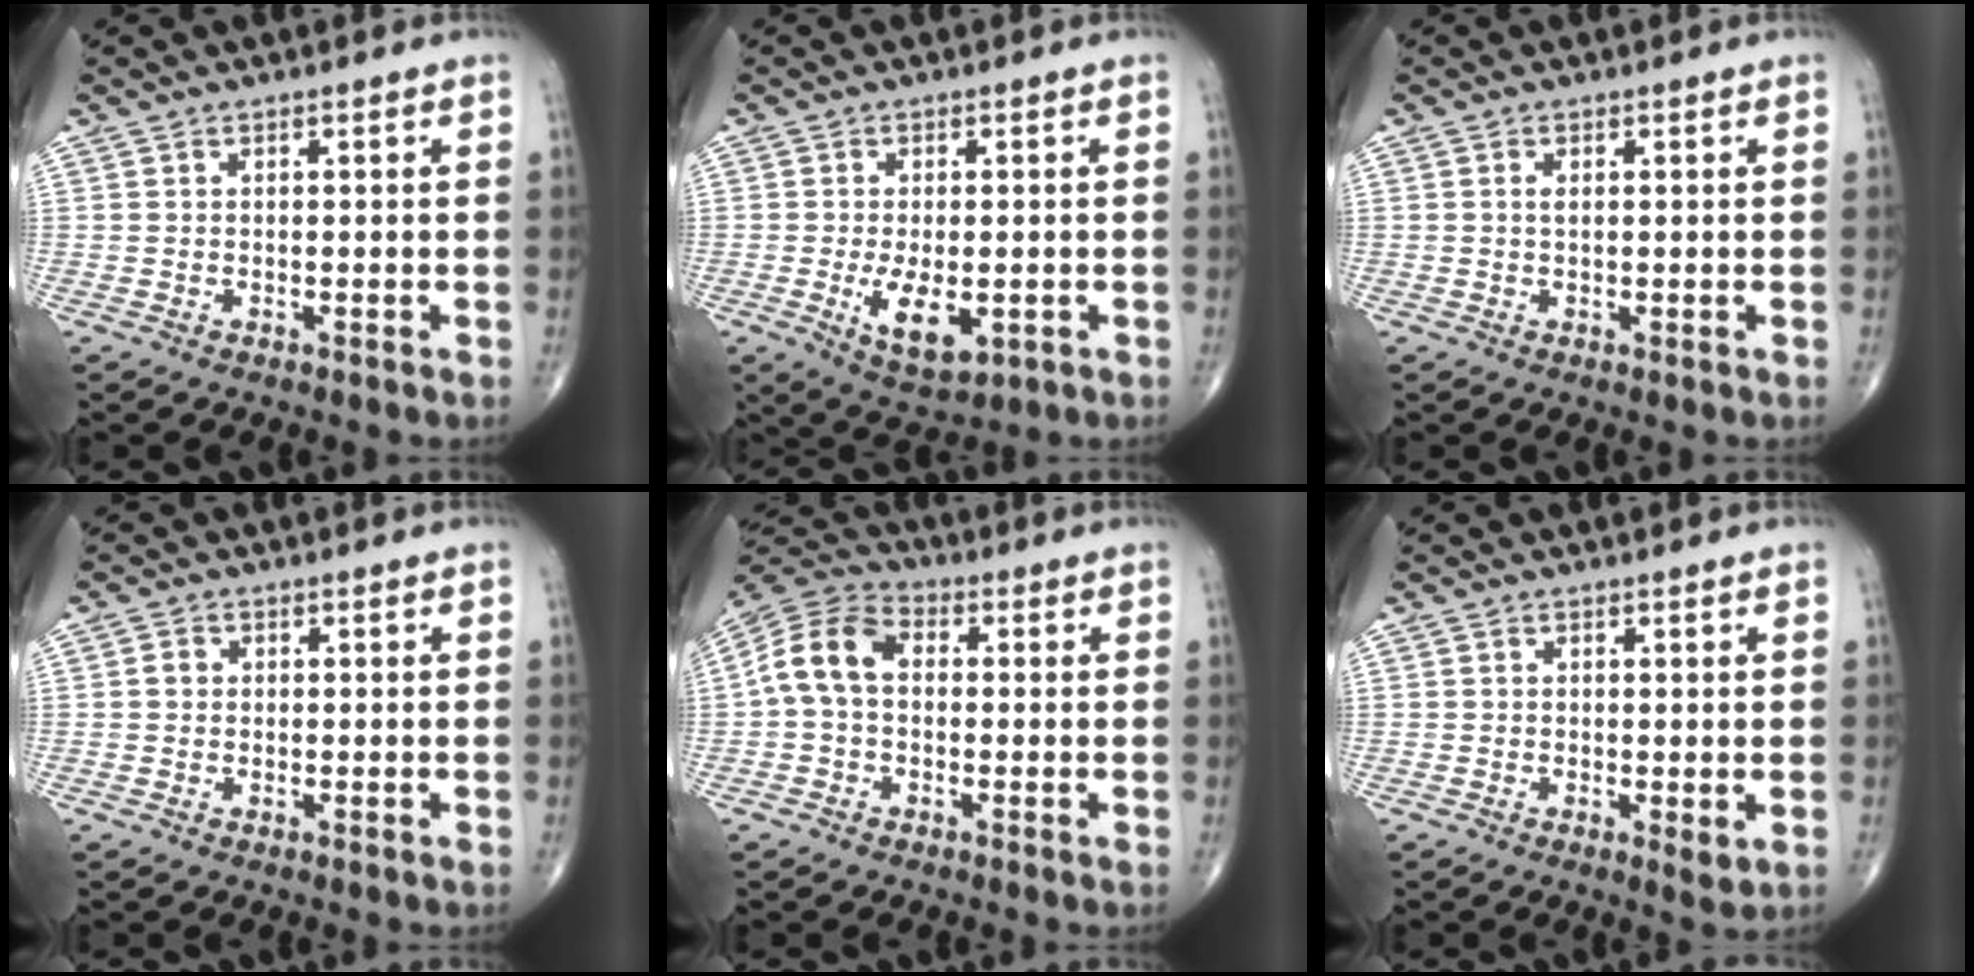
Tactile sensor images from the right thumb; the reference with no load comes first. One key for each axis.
{"total": 8.0, "fx": -1.8, "fy": 3.9, "fz": 6.7, "tx": -0.107, "ty": -0.015, "tz": -0.020}
{"total": 1.2, "fx": 0.2, "fy": 0.5, "fz": 1.0, "tx": -0.023, "ty": -0.001, "tz": 0.004}
{"total": 1.6, "fx": 0.0, "fy": 1.4, "fz": 0.7, "tx": -0.007, "ty": 0.004, "tz": -0.003}
{"total": 10.5, "fx": -0.1, "fy": 8.8, "fz": 5.6, "tx": -0.087, "ty": 0.034, "tz": -0.017}
{"total": 2.3, "fx": -0.3, "fy": 0.8, "fz": 2.1, "tx": -0.034, "ty": -0.009, "tz": -0.009}